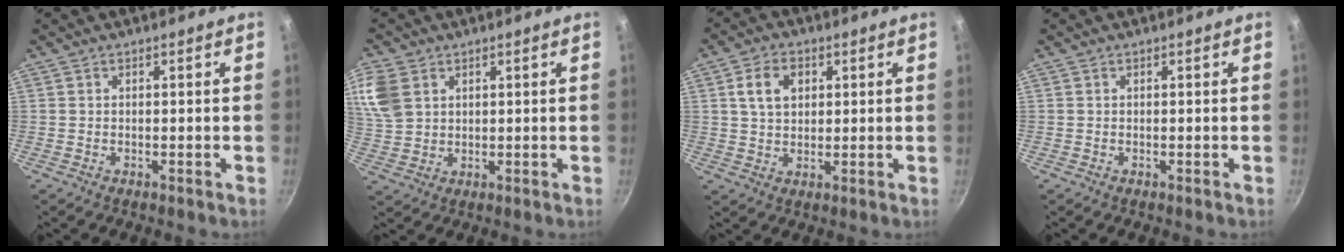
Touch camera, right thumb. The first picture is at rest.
{"total": 10.9, "force": [4.3, 8.2, 5.8], "torque": [-0.126, 0.000, 0.091]}
{"total": 6.7, "force": [2.0, 4.8, 4.2], "torque": [-0.059, 0.004, 0.034]}
{"total": 0.0}